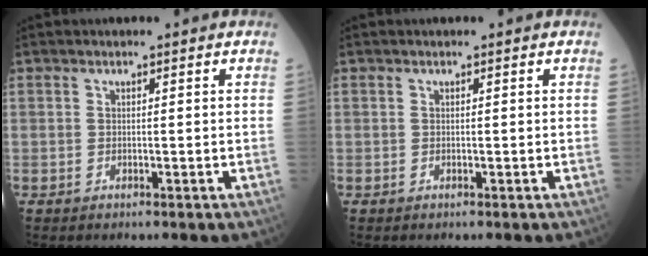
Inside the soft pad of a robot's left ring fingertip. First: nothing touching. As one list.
[{"total": 0.0}]